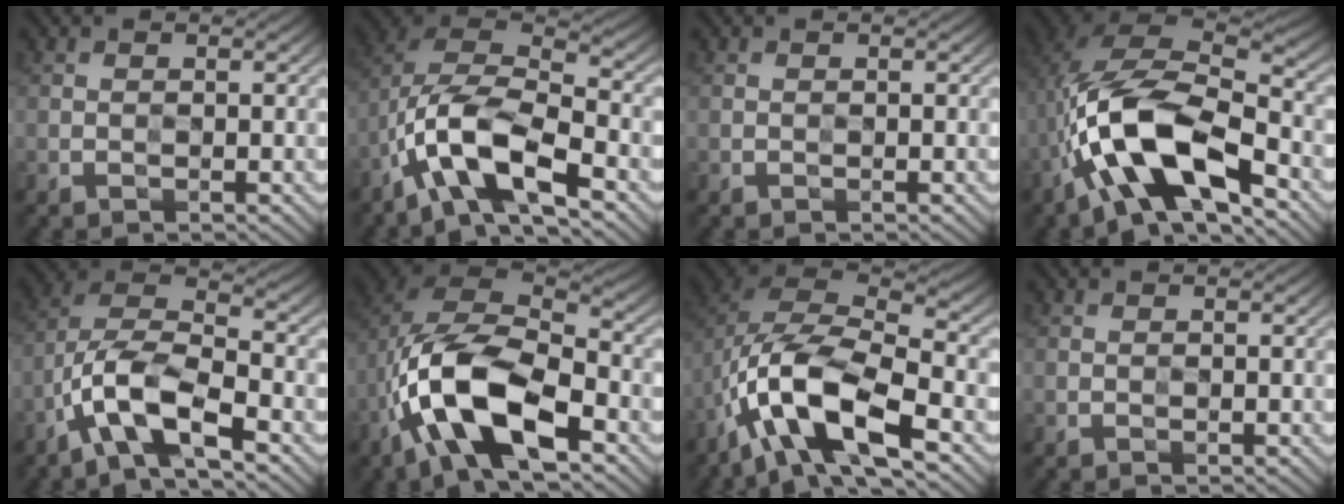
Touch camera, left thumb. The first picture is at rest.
{"total": 12.6, "force": [-6.4, 4.6, 9.8], "torque": [-0.194, 0.004, -0.129]}
{"total": 0.0}
{"total": 14.2, "force": [-5.9, 5.4, 11.7], "torque": [-0.220, 0.009, -0.112]}
{"total": 10.1, "force": [-5.5, 3.3, 7.8], "torque": [-0.154, 0.009, -0.110]}
{"total": 15.4, "force": [-6.5, 6.9, 12.1], "torque": [-0.256, -0.009, -0.128]}
{"total": 14.3, "force": [-6.7, 5.5, 11.4], "torque": [-0.230, 0.000, -0.135]}
{"total": 0.0}